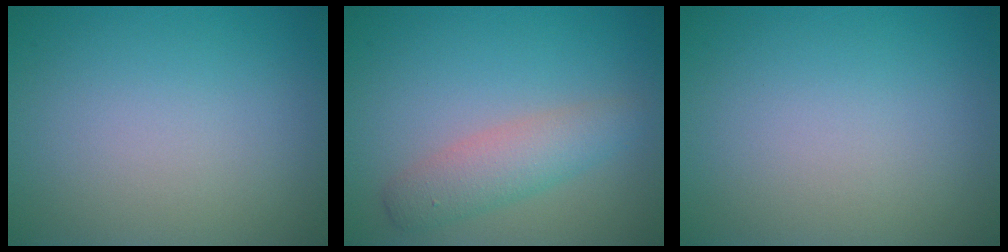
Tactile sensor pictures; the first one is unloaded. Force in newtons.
{"total": 3.3, "press": 3.3, "slide": 0.1}
{"total": 0.0}